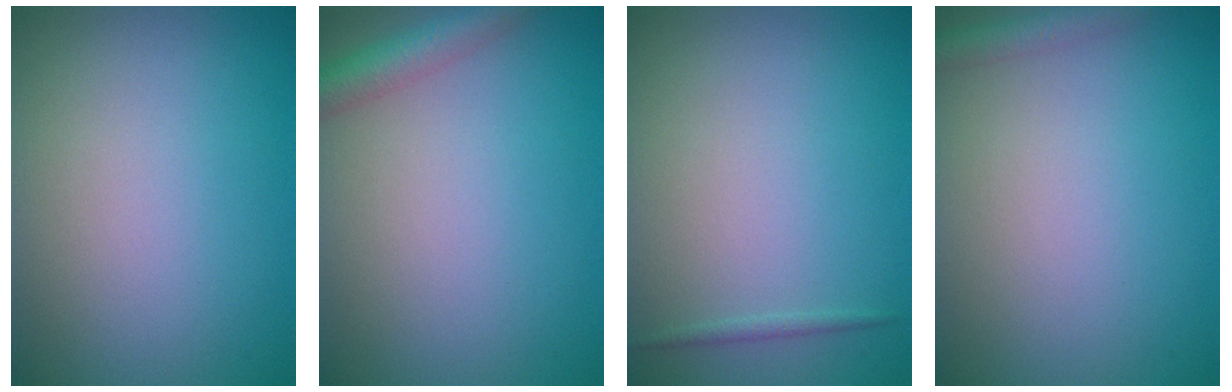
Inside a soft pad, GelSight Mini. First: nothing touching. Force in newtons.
{"total": 3.0, "press": 3.0, "slide": 0.2}
{"total": 0.6, "press": 0.6, "slide": 0.0}
{"total": 2.1, "press": 2.1, "slide": 0.1}